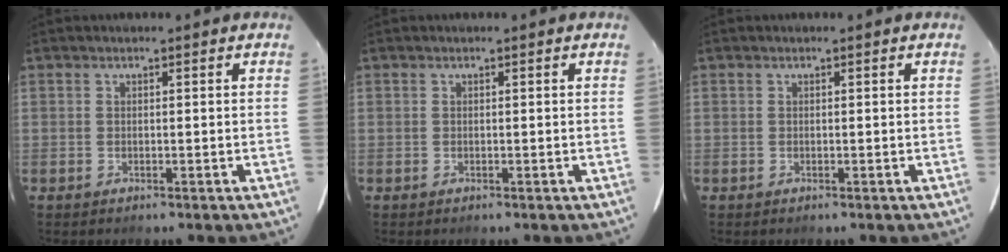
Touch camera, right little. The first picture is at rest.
{"total": 0.0}
{"total": 0.0}